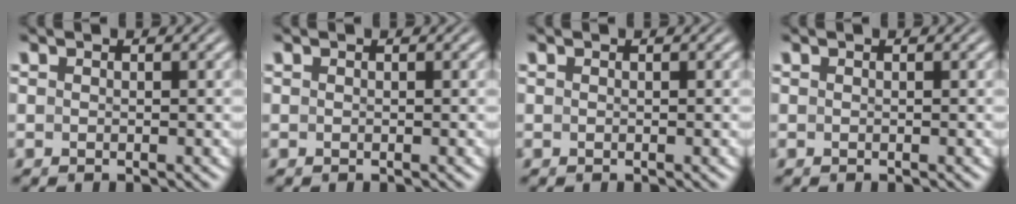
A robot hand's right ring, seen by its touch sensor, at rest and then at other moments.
{"total": 0.0}
{"total": 0.0}
{"total": 0.0}